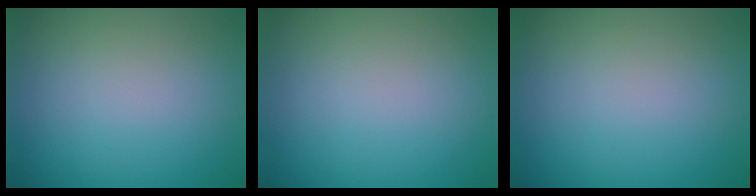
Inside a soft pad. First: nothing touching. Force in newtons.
{"total": 0.0}
{"total": 0.0}